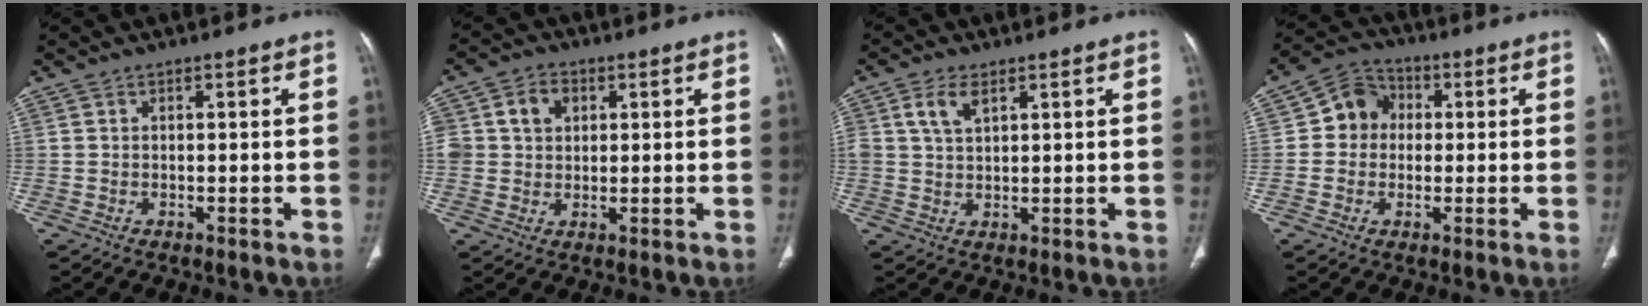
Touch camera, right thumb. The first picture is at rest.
{"total": 8.6, "force": [1.7, 7.9, 3.0], "torque": [-0.033, 0.014, 0.032]}
{"total": 4.5, "force": [2.1, 2.3, 3.1], "torque": [-0.060, -0.003, 0.045]}
{"total": 7.8, "force": [0.6, 6.9, 3.5], "torque": [-0.030, 0.017, -0.005]}